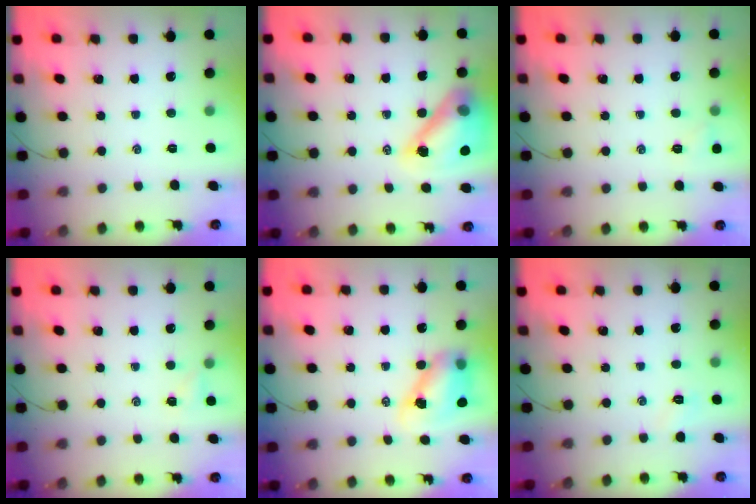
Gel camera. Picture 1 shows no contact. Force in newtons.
{"total": 14.7, "press": 14.0, "slide": 4.3}
{"total": 4.5, "press": 4.3, "slide": 1.1}
{"total": 1.7, "press": 1.7, "slide": 0.5}
{"total": 8.6, "press": 8.4, "slide": 2.0}
{"total": 2.7, "press": 2.6, "slide": 0.7}